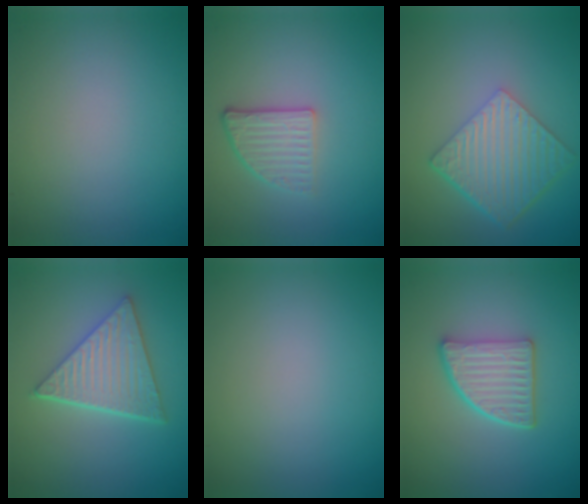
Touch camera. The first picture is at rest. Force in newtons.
{"total": 3.0, "press": 2.3, "slide": 1.8}
{"total": 6.4, "press": 4.4, "slide": 4.6}
{"total": 5.5, "press": 4.5, "slide": 3.2}
{"total": 0.0}
{"total": 4.6, "press": 3.7, "slide": 2.7}